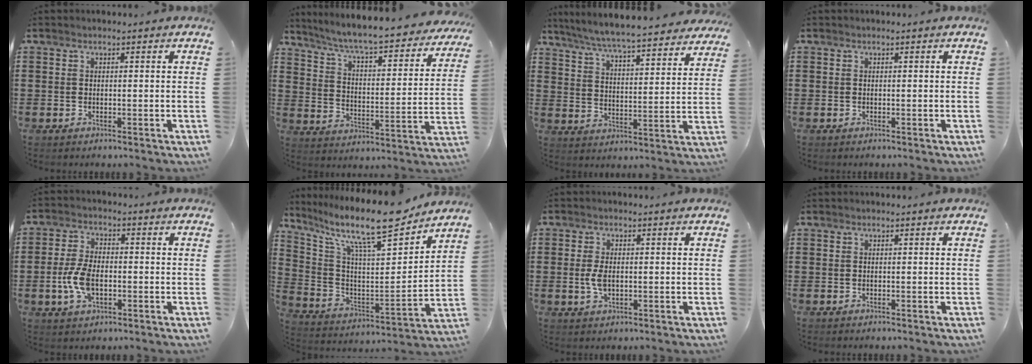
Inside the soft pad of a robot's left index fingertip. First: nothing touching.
{"total": 6.6, "force": [5.9, -0.2, 3.0], "torque": [-0.083, -0.045, 0.094]}
{"total": 6.2, "force": [5.9, -0.4, 1.9], "torque": [-0.065, -0.044, 0.099]}
{"total": 0.0}
{"total": 6.7, "force": [-1.3, 3.6, 5.4], "torque": [-0.136, -0.005, -0.033]}
{"total": 13.0, "force": [10.6, 2.2, 7.2], "torque": [-0.157, -0.078, 0.176]}
{"total": 3.4, "force": [-0.1, 1.8, 2.9], "torque": [-0.072, -0.001, -0.007]}
{"total": 0.0}